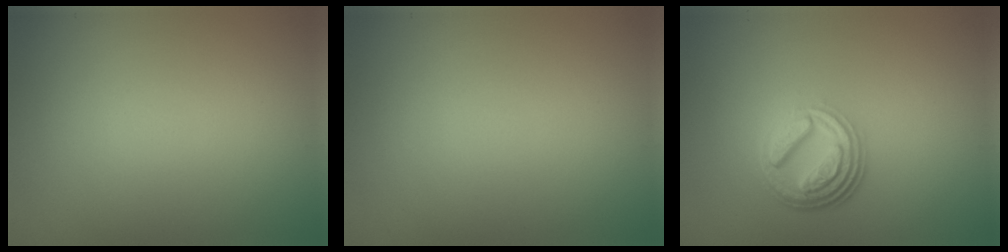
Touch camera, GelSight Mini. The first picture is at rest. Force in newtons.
{"total": 0.0}
{"total": 4.9, "press": 3.6, "slide": 3.4}